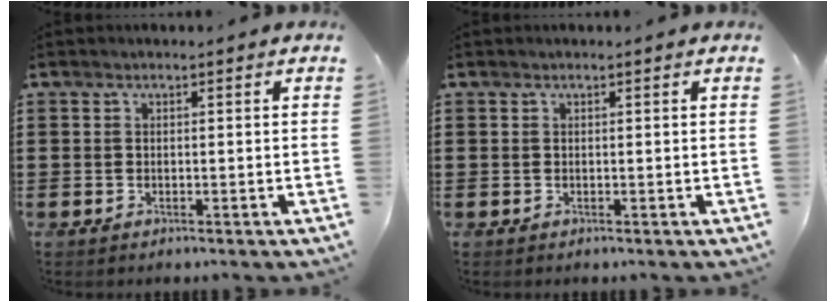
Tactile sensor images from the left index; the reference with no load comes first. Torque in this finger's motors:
{"motor_torque": [0.24, 0.39, -0.02, -0.01]}